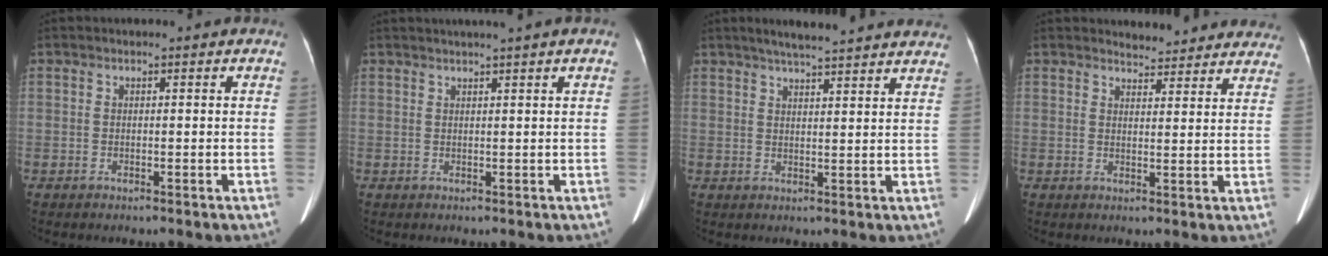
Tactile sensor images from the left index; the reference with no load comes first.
{"total": 3.6, "force": [2.6, -0.8, 2.2], "torque": [-0.027, 0.020, 0.044]}
{"total": 14.3, "force": [12.8, 1.2, 6.4], "torque": [-0.091, 0.028, 0.159]}
{"total": 9.4, "force": [9.0, 2.4, 1.0], "torque": [0.015, -0.002, 0.088]}